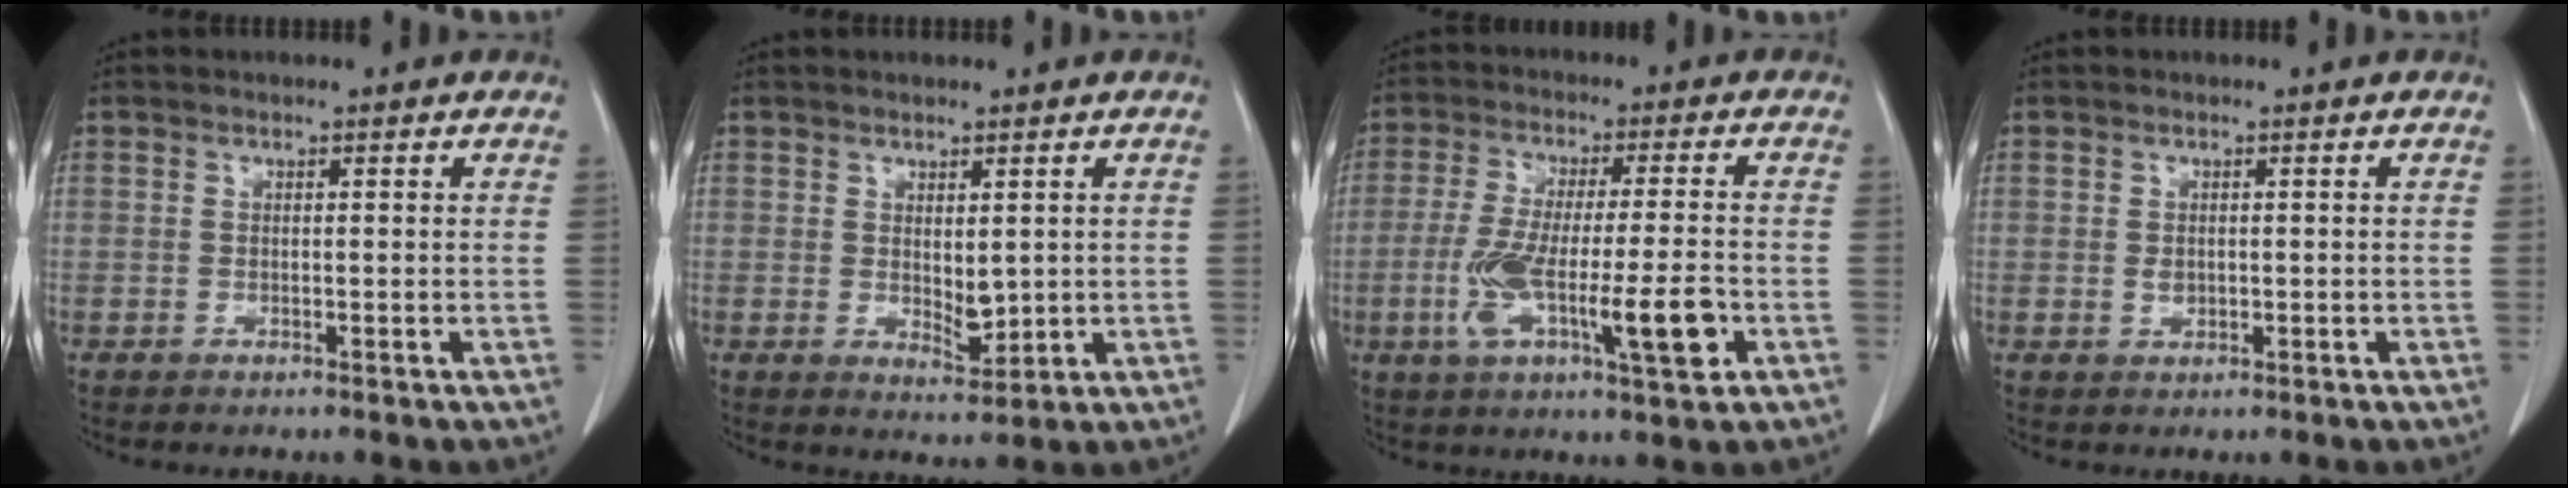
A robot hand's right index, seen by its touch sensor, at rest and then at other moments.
{"total": 3.8, "force": [0.2, 1.8, 3.3], "torque": [-0.053, -0.008, 0.016]}
{"total": 13.6, "force": [-4.0, 2.0, 12.8], "torque": [-0.235, -0.007, -0.063]}
{"total": 1.6, "force": [-0.1, 1.3, 1.0], "torque": [-0.020, 0.003, 0.003]}